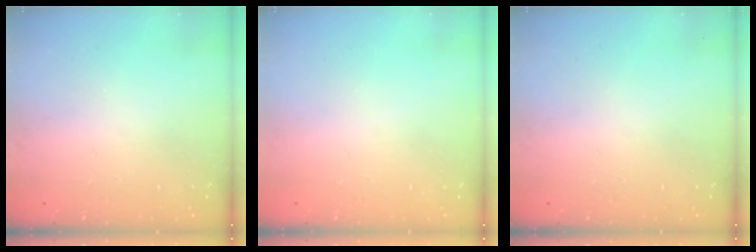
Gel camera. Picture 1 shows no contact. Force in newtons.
{"total": 0.0}
{"total": 0.0}